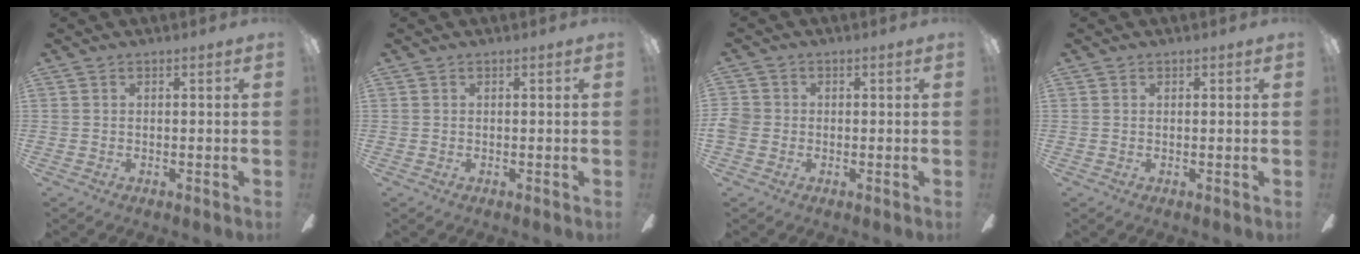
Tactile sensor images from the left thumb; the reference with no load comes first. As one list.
[{"total": 0.0}, {"total": 3.3, "force": [-0.6, 3.0, 1.3], "torque": [-0.021, 0.012, -0.010]}, {"total": 0.5, "force": [0.2, 0.4, 0.3], "torque": [-0.006, 0.004, 0.004]}]